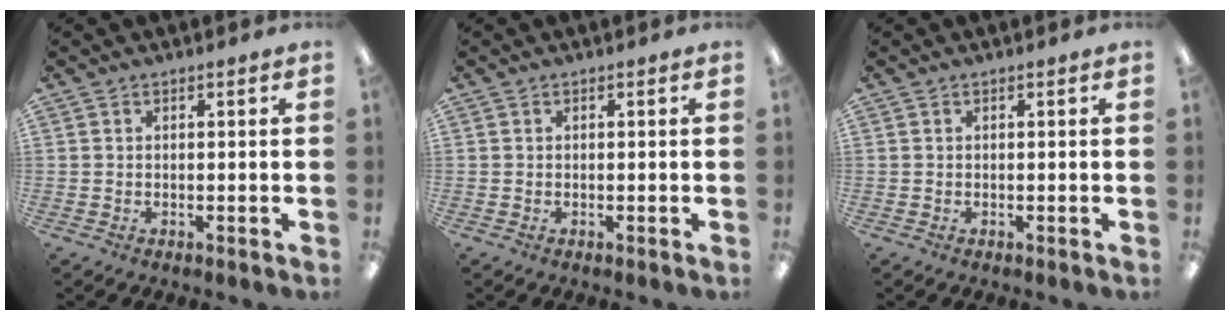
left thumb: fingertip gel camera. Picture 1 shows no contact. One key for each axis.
{"total": 0.0}
{"total": 0.0}